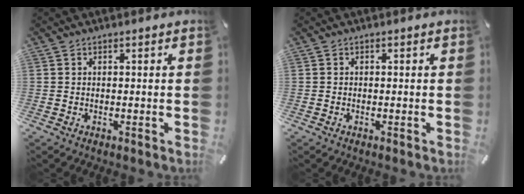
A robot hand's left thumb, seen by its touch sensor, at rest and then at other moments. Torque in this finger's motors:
{"motor_torque": [-0.13, 0.30, 0.01, 0.03, -0.01]}